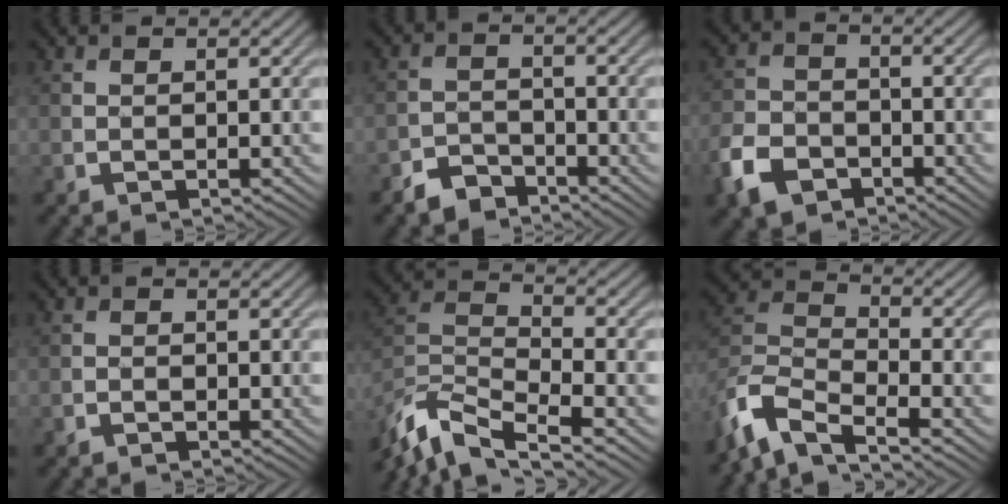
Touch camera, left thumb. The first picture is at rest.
{"total": 3.8, "force": [-3.2, 1.8, 1.1], "torque": [-0.019, 0.003, -0.069]}
{"total": 6.5, "force": [-4.0, 4.3, 2.9], "torque": [-0.076, -0.007, -0.092]}
{"total": 0.7, "force": [-0.6, 0.3, 0.2], "torque": [-0.001, -0.003, -0.011]}
{"total": 10.6, "force": [-7.8, 3.4, 6.4], "torque": [-0.138, -0.013, -0.164]}
{"total": 8.9, "force": [-6.8, 2.9, 5.1], "torque": [-0.118, -0.009, -0.154]}